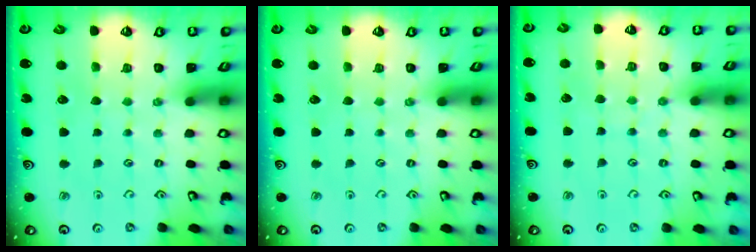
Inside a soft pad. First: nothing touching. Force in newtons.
{"total": 0.0}
{"total": 5.3, "press": 5.3, "slide": 0.6}